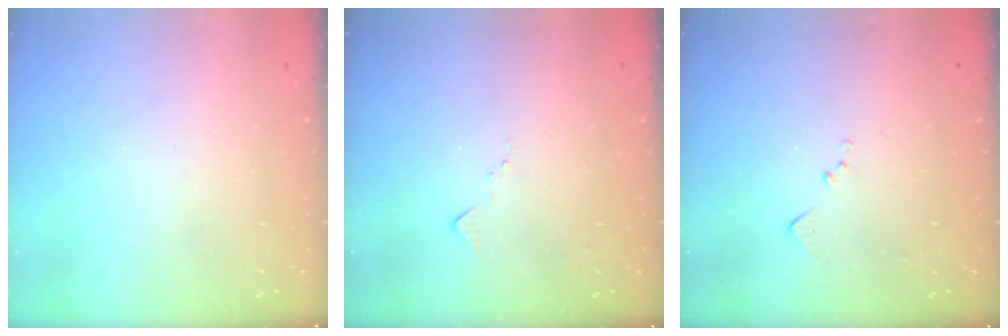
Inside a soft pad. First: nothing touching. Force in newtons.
{"total": 6.5, "press": 6.4, "slide": 0.8}
{"total": 6.3, "press": 6.3, "slide": 0.9}